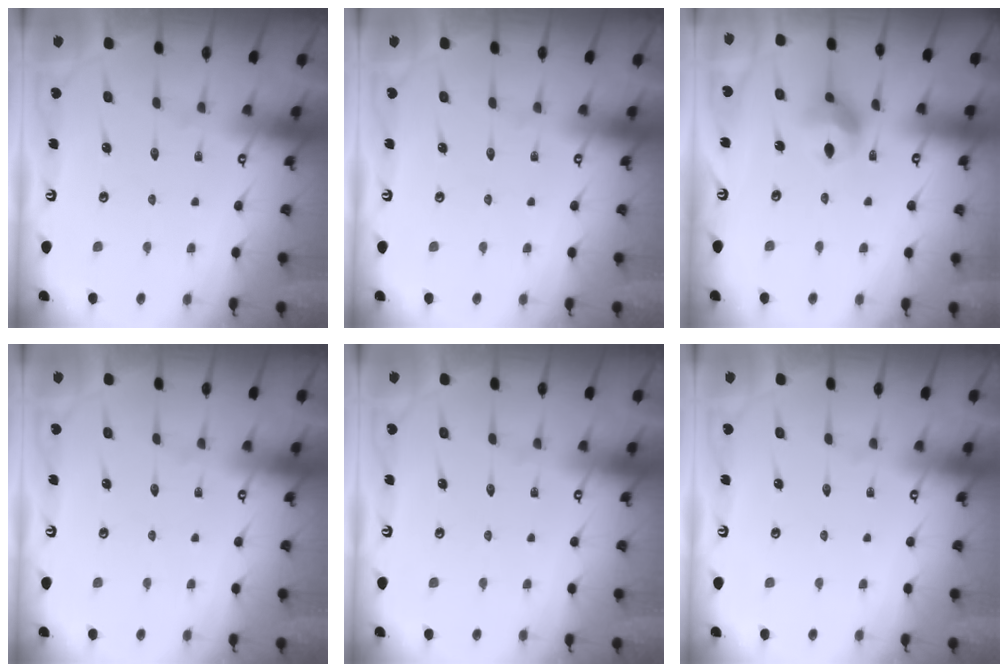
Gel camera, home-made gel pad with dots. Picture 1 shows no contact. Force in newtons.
{"total": 0.0}
{"total": 9.6, "press": 9.5, "slide": 1.3}
{"total": 0.0}
{"total": 0.0}
{"total": 0.0}